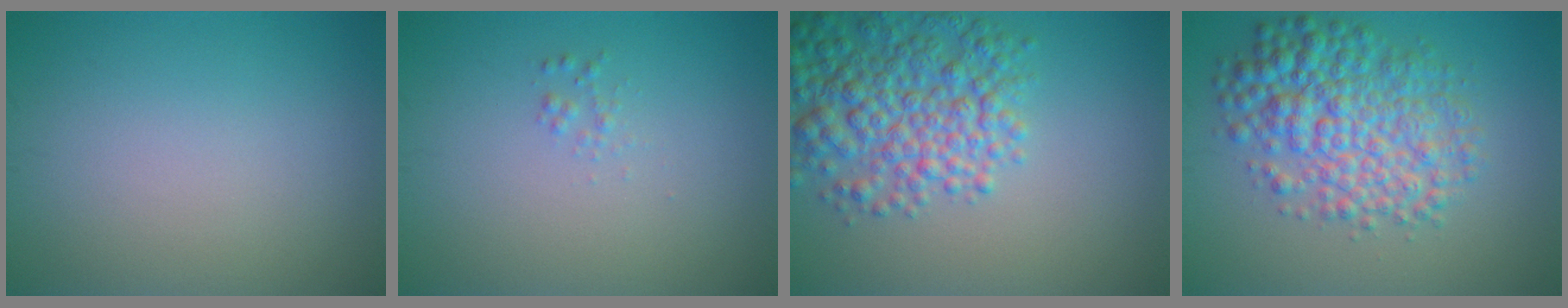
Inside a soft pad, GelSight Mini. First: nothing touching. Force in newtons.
{"total": 0.7, "press": 0.7, "slide": 0.0}
{"total": 6.7, "press": 6.7, "slide": 0.2}
{"total": 7.0, "press": 7.0, "slide": 0.1}